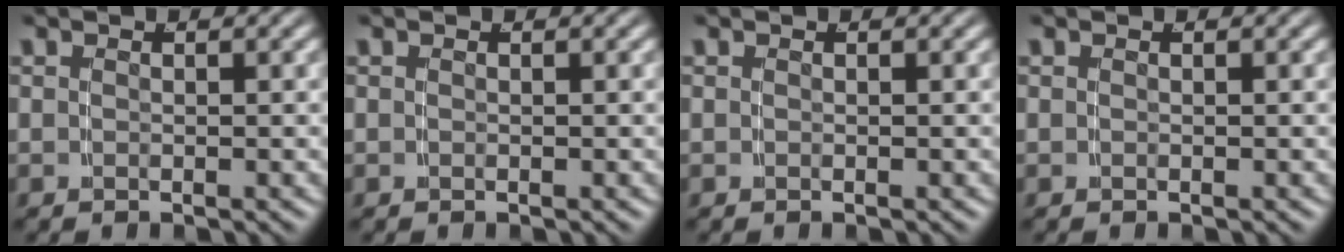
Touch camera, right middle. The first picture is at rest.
{"total": 0.0}
{"total": 0.0}
{"total": 0.0}